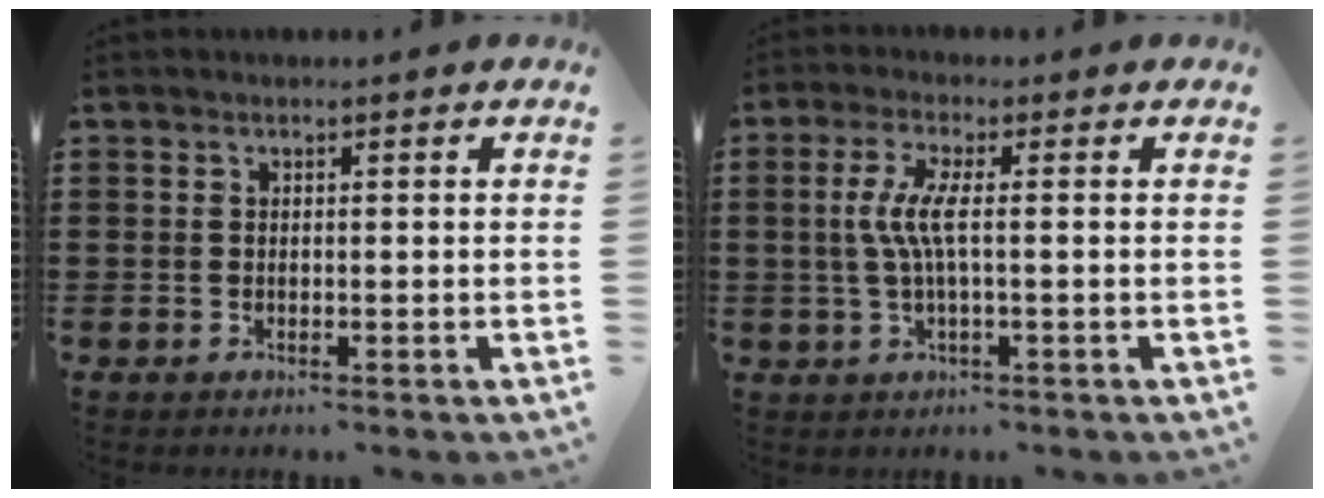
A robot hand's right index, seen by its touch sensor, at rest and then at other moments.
{"total": 5.4, "force": [-0.1, 0.7, 5.4], "torque": [-0.121, -0.011, -0.012]}